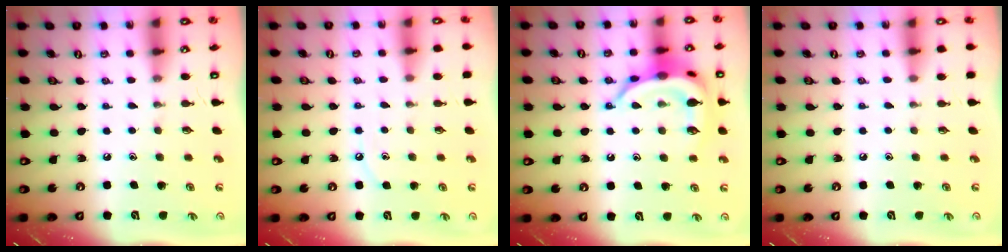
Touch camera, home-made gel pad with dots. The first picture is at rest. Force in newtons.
{"total": 4.5, "press": 4.4, "slide": 0.6}
{"total": 17.2, "press": 17.2, "slide": 0.2}
{"total": 2.9, "press": 2.9, "slide": 0.5}